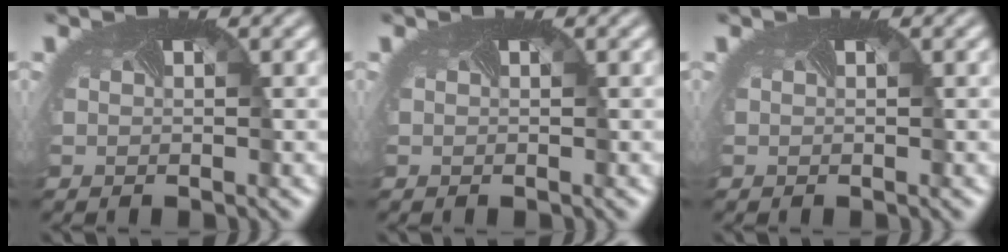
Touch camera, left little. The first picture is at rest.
{"total": 0.0}
{"total": 0.0}